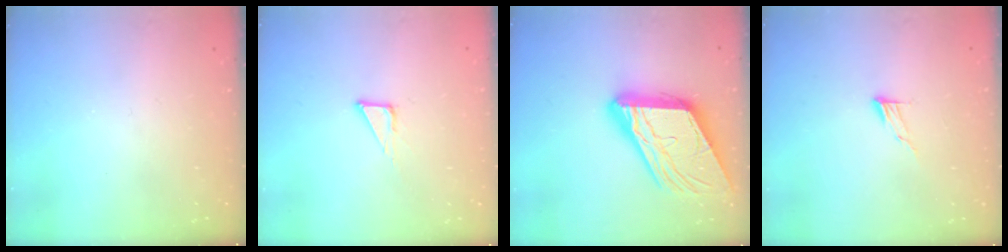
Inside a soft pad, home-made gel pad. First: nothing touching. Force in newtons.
{"total": 1.9, "press": 1.9, "slide": 0.1}
{"total": 20.7, "press": 20.6, "slide": 2.1}
{"total": 6.1, "press": 6.1, "slide": 0.5}